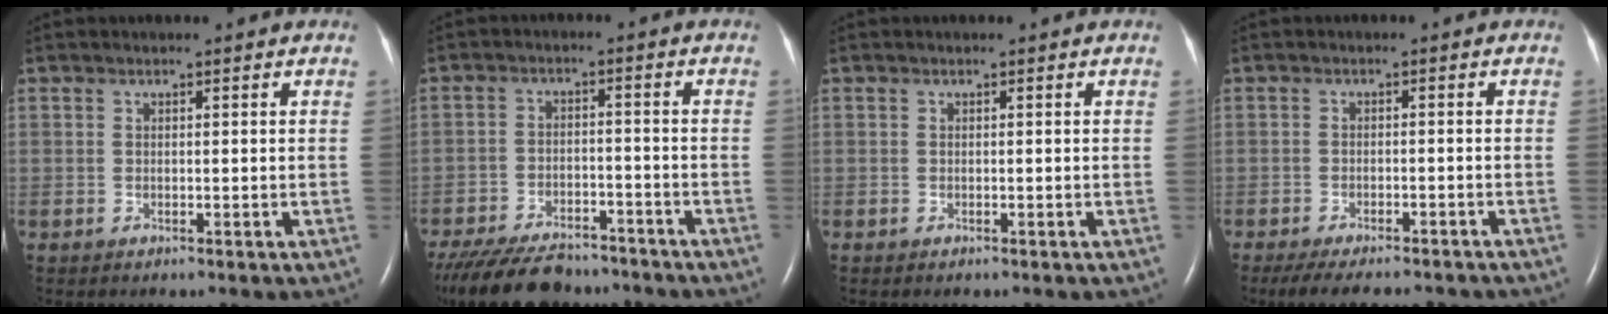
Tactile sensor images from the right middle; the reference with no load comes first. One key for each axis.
{"total": 15.8, "fx": -13.3, "fy": 5.3, "fz": 6.6, "tx": -0.153, "ty": -0.020, "tz": -0.202}
{"total": 0.0}
{"total": 14.4, "fx": -12.6, "fy": 3.3, "fz": 6.3, "tx": -0.128, "ty": -0.018, "tz": -0.169}